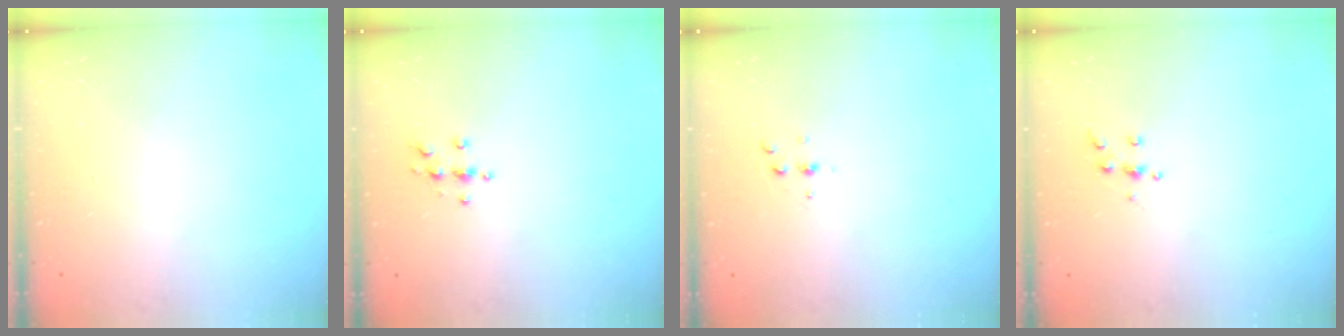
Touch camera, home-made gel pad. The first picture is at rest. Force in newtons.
{"total": 3.9, "press": 3.8, "slide": 0.5}
{"total": 2.5, "press": 2.4, "slide": 0.2}
{"total": 4.8, "press": 4.8, "slide": 0.6}